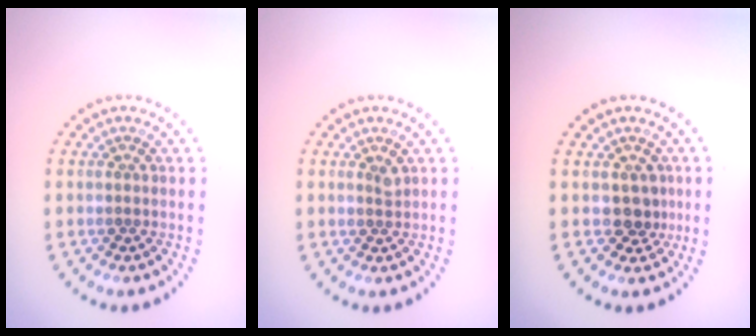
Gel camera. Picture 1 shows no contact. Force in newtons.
{"total": 0.7, "press": 0.6, "slide": 0.5}
{"total": 1.9, "press": 1.7, "slide": 1.0}